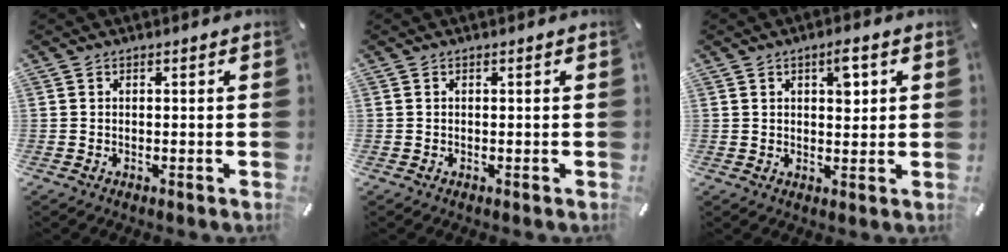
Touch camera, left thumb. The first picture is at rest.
{"total": 0.0}
{"total": 5.3, "force": [2.0, 2.5, 4.2], "torque": [-0.049, -0.009, 0.023]}